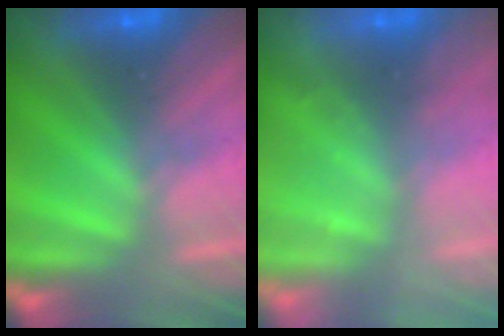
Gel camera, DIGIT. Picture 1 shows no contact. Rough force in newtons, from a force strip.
{"total": 2.4}